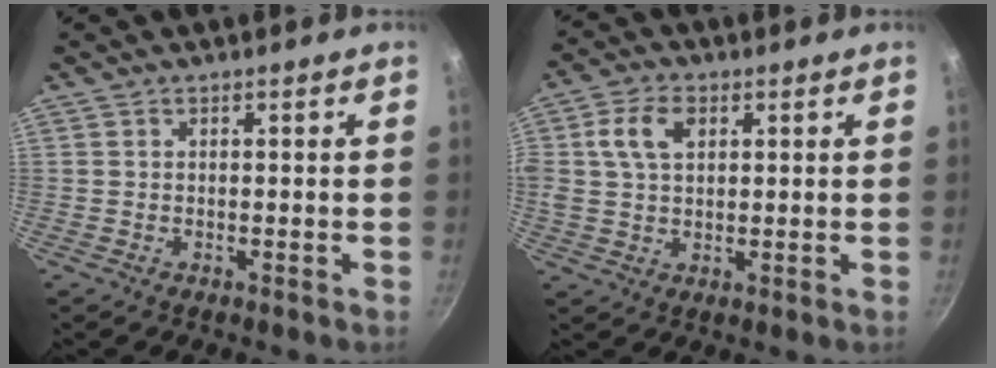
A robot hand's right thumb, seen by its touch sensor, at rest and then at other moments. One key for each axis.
{"total": 7.6, "fx": 2.2, "fy": 5.0, "fz": 5.2, "tx": -0.087, "ty": 0.005, "tz": 0.036}